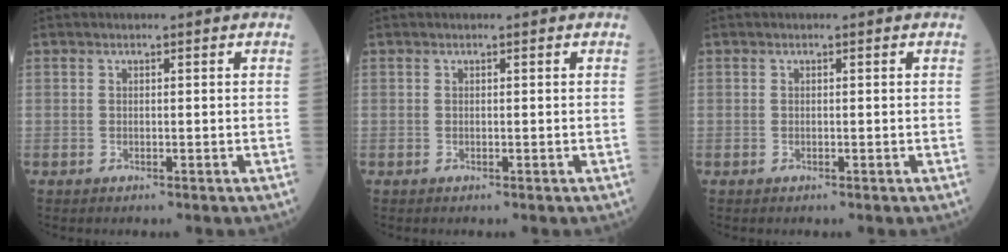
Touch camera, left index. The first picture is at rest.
{"total": 0.0}
{"total": 0.0}